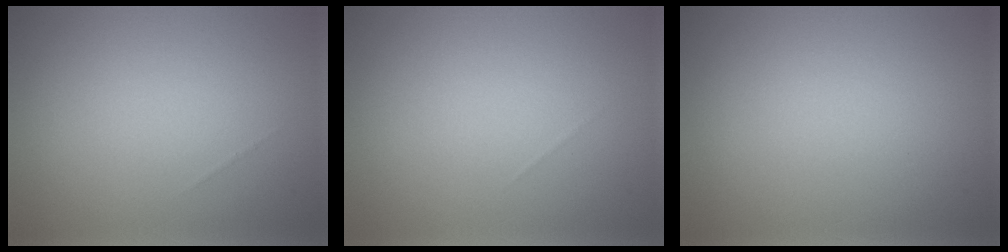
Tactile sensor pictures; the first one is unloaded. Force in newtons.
{"total": 0.0}
{"total": 0.0}